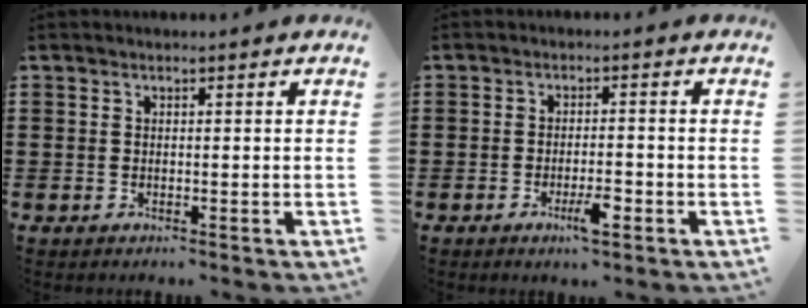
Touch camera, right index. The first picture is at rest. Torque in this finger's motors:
{"motor_torque": [-0.11, 0.29, 0.12, 0.06]}